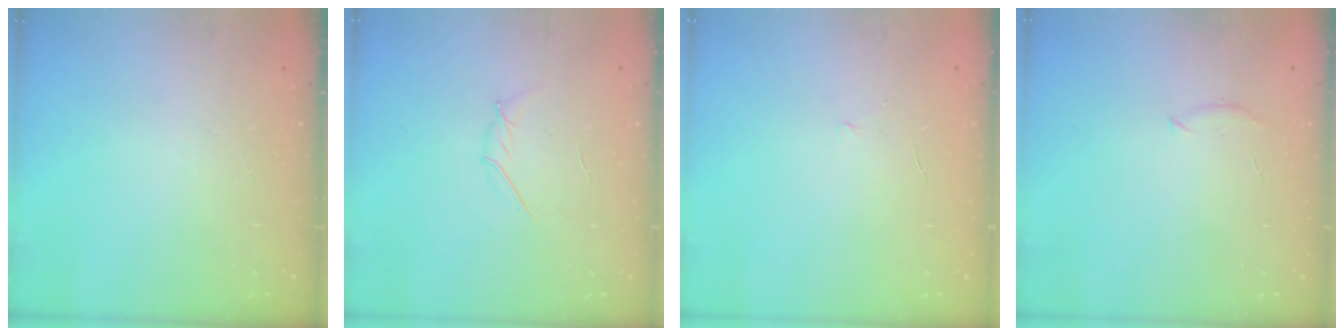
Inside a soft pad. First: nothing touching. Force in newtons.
{"total": 3.3, "press": 3.2, "slide": 0.8}
{"total": 3.6, "press": 3.5, "slide": 0.9}
{"total": 5.5, "press": 5.2, "slide": 1.5}